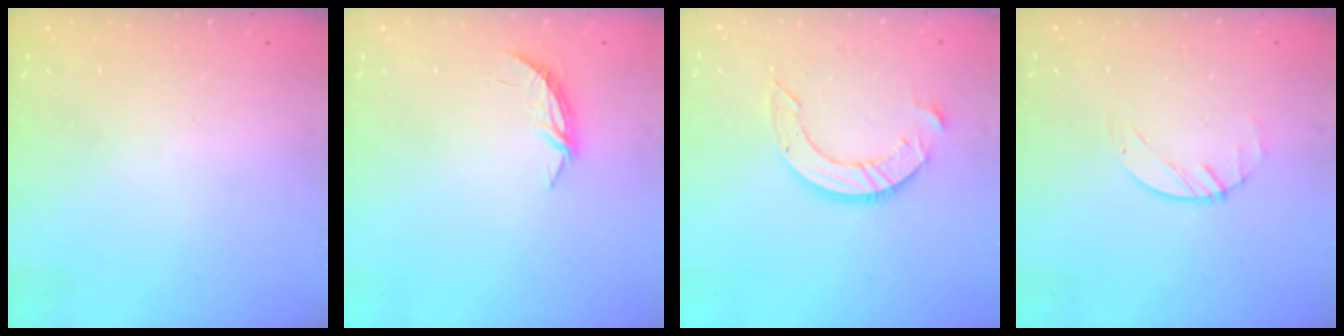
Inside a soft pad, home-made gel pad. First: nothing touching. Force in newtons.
{"total": 4.4, "press": 4.3, "slide": 0.4}
{"total": 10.0, "press": 10.0, "slide": 1.0}
{"total": 1.4, "press": 1.3, "slide": 0.2}